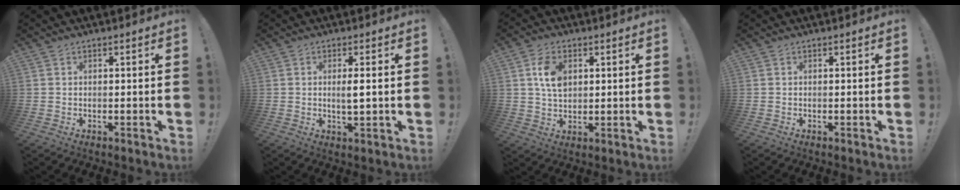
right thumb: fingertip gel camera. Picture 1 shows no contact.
{"total": 3.4, "force": [0.6, 0.6, 3.3], "torque": [-0.047, -0.009, 0.007]}
{"total": 8.4, "force": [2.4, 5.6, 5.7], "torque": [-0.095, 0.002, 0.043]}
{"total": 0.0}